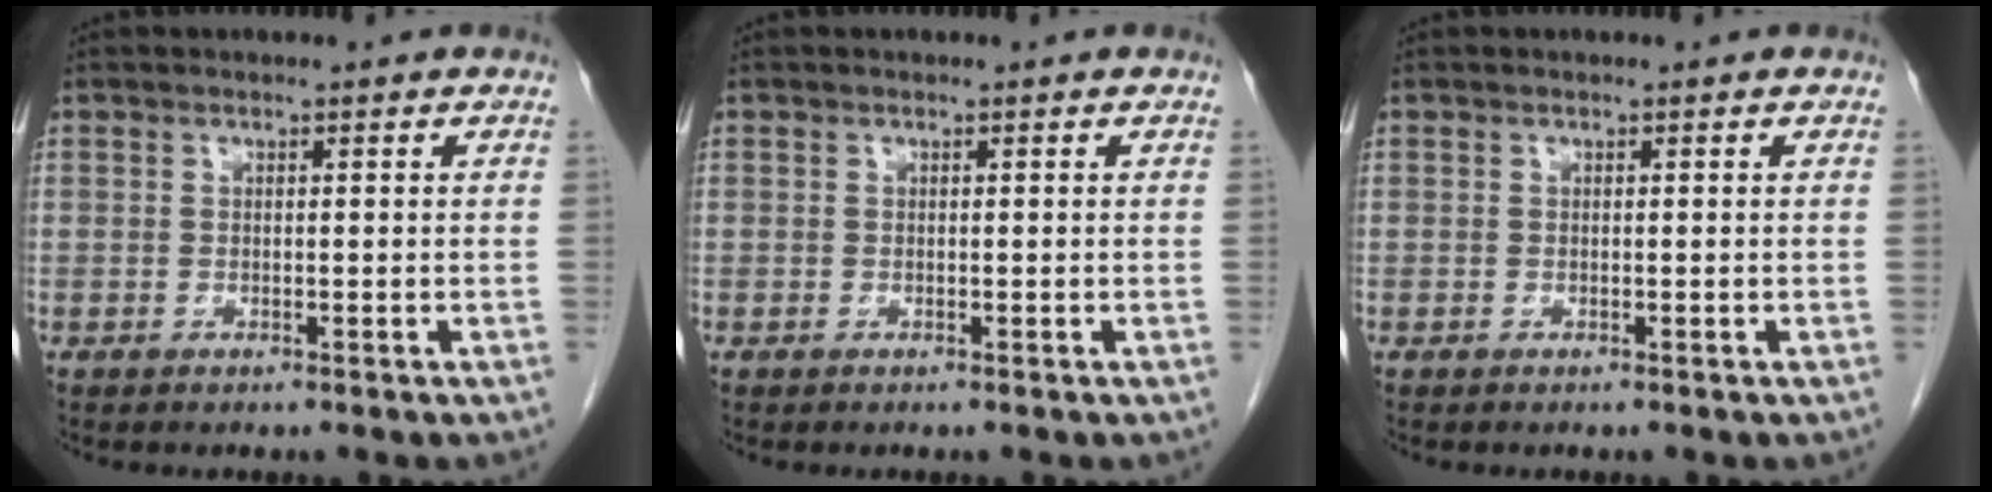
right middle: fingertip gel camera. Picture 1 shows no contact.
{"total": 0.0}
{"total": 0.0}